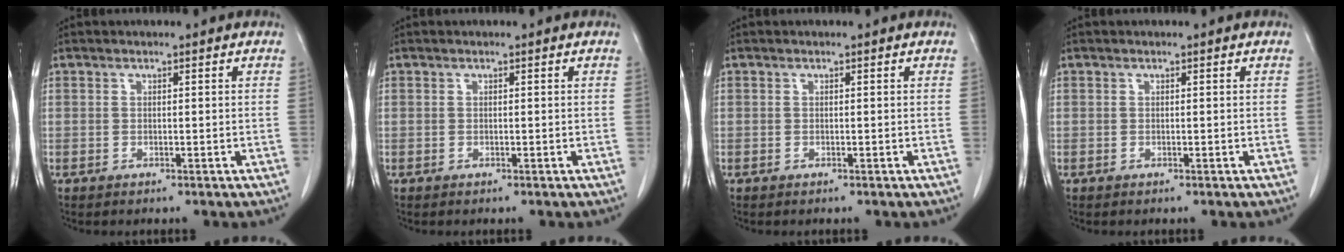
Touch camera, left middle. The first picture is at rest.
{"total": 0.0}
{"total": 0.0}
{"total": 0.0}